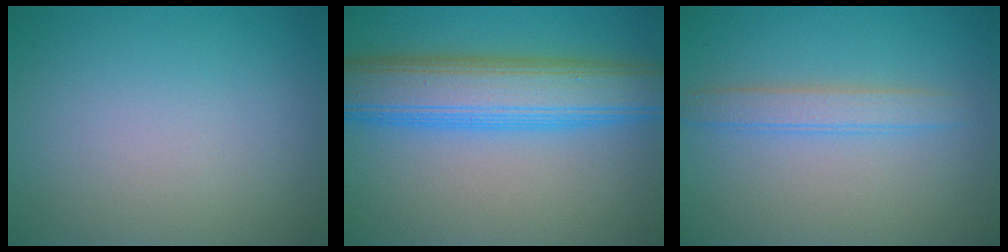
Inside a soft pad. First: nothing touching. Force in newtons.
{"total": 8.7, "press": 8.7, "slide": 0.1}
{"total": 2.4, "press": 2.3, "slide": 0.2}